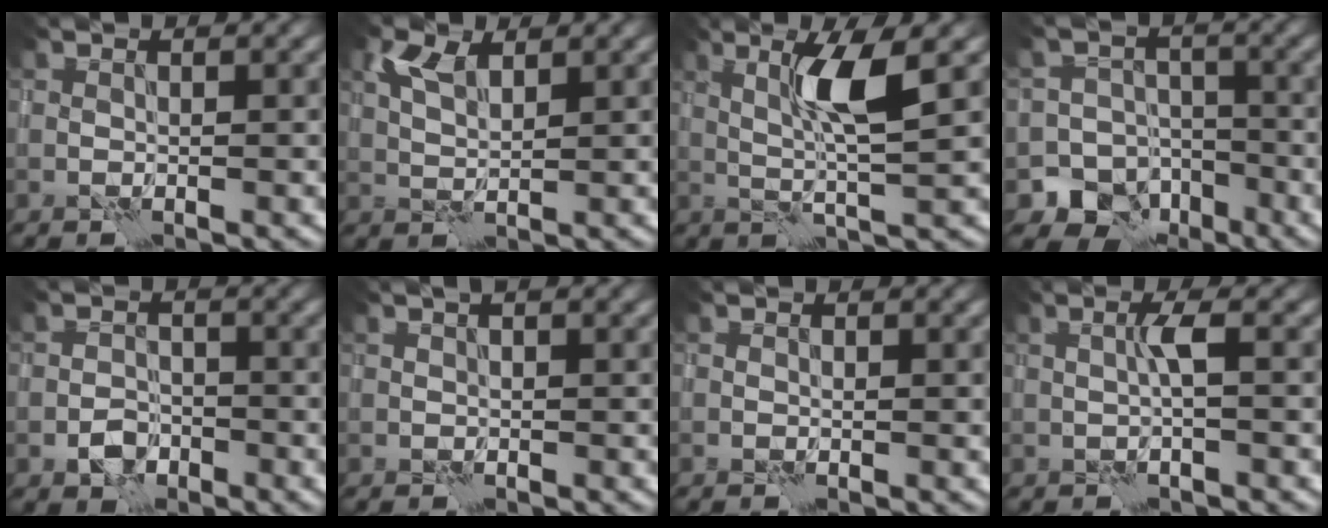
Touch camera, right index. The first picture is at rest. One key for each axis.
{"total": 3.0, "fx": 1.8, "fy": 1.3, "fz": 2.0, "tx": -0.046, "ty": 0.007, "tz": 0.035}
{"total": 4.3, "fx": 1.4, "fy": 0.2, "fz": 4.1, "tx": -0.079, "ty": 0.003, "tz": 0.032}
{"total": 7.5, "fx": -4.7, "fy": 5.7, "fz": 0.9, "tx": 0.020, "ty": -0.013, "tz": -0.084}
{"total": 1.8, "fx": -1.0, "fy": 1.4, "fz": 0.7, "tx": -0.006, "ty": 0.005, "tz": -0.021}
{"total": 0.6, "fx": 0.3, "fy": 0.3, "fz": 0.4, "tx": -0.004, "ty": 0.006, "tz": 0.005}
{"total": 0.0}
{"total": 1.3, "fx": 0.2, "fy": -0.1, "fz": 1.3, "tx": -0.023, "ty": 0.004, "tz": 0.002}